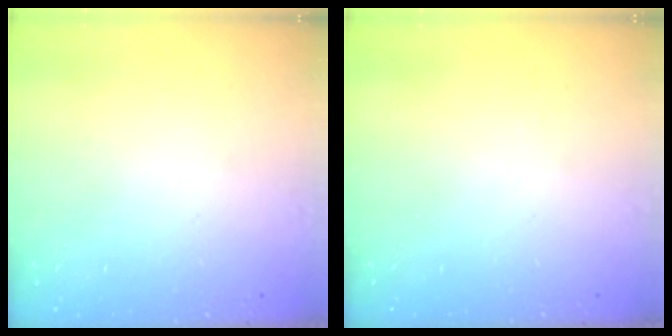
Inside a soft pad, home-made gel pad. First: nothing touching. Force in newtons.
{"total": 0.0}